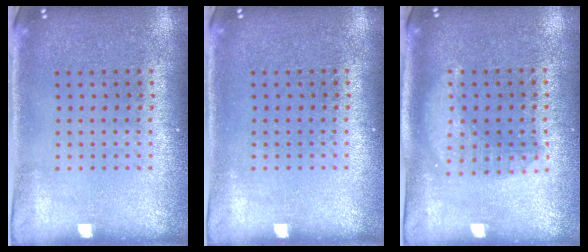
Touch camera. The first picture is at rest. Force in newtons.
{"total": 0.0}
{"total": 1.4, "press": 1.3, "slide": 0.5}